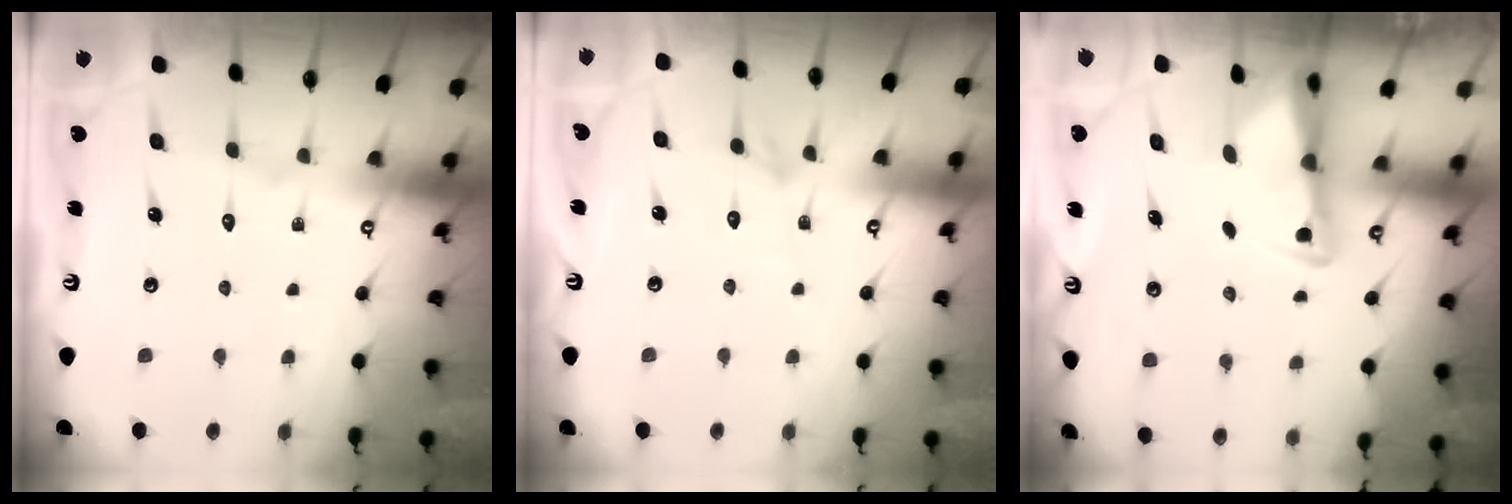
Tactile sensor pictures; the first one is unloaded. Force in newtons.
{"total": 1.7, "press": 1.7, "slide": 0.2}
{"total": 2.2, "press": 2.2, "slide": 0.4}